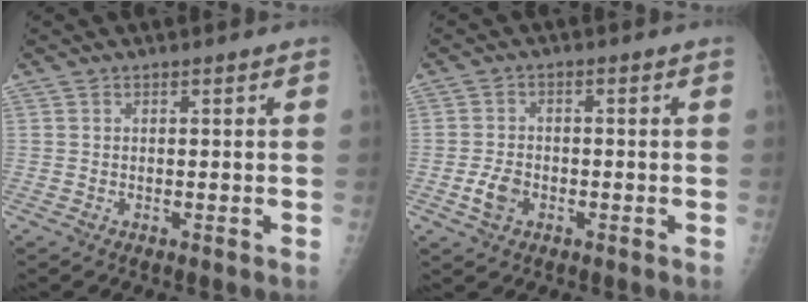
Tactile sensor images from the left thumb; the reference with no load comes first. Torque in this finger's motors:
{"motor_torque": [0.02, 0.32, 0.04, -0.06, 0.00]}